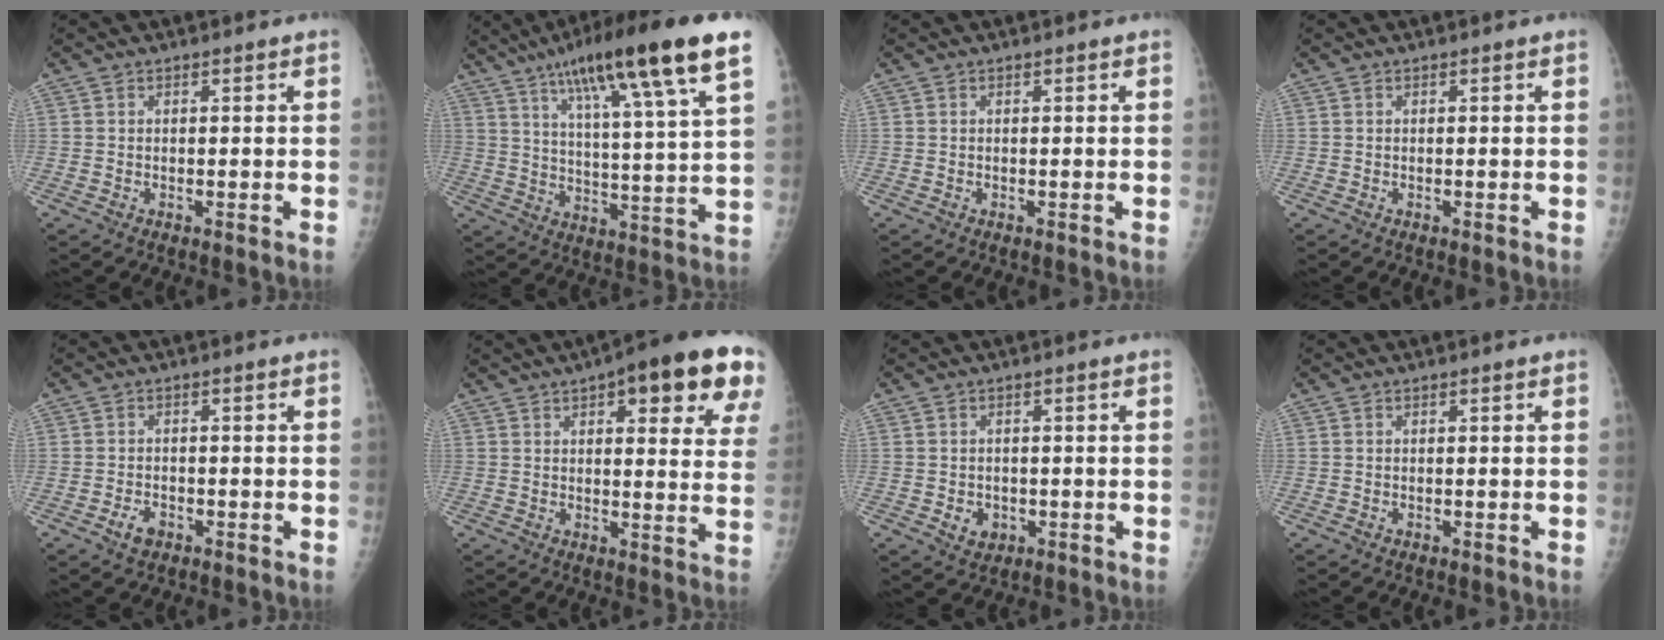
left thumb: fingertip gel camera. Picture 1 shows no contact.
{"total": 21.9, "force": [12.4, 2.6, 17.9], "torque": [-0.277, -0.026, 0.192]}
{"total": 0.0}
{"total": 0.0}
{"total": 2.6, "force": [-1.5, 1.6, 1.5], "torque": [-0.026, 0.012, -0.021]}
{"total": 19.1, "force": [9.8, 5.9, 15.3], "torque": [-0.172, -0.018, 0.115]}
{"total": 3.1, "force": [-0.8, 2.6, 1.6], "torque": [-0.013, 0.005, -0.003]}
{"total": 0.0}